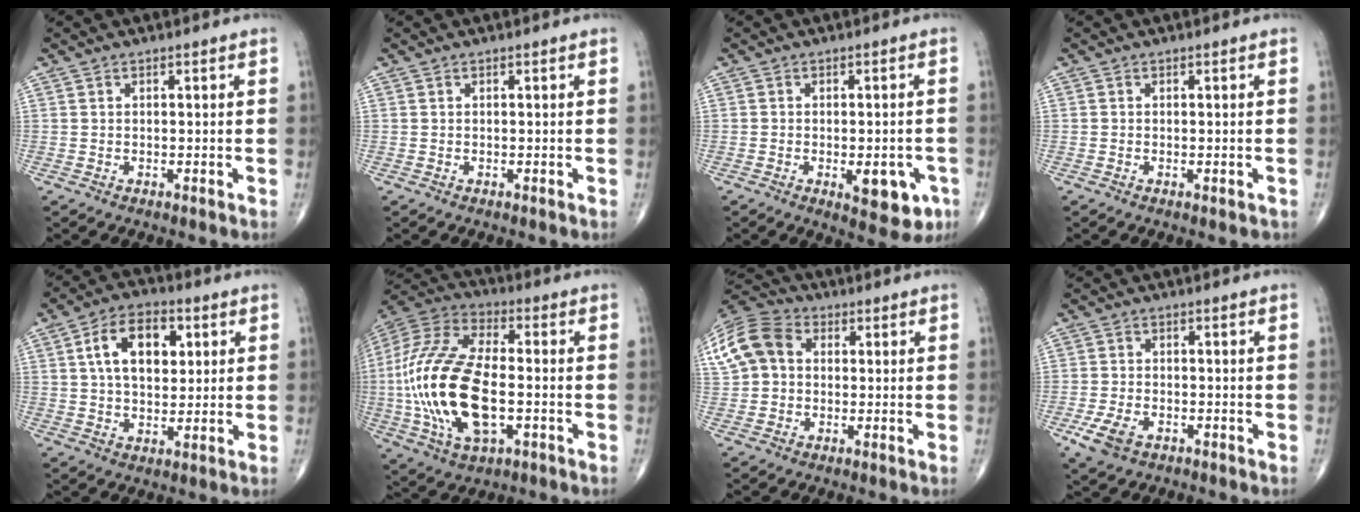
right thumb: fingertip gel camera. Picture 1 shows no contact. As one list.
[{"total": 0.0}, {"total": 8.0, "force": [-2.9, 3.7, 6.5], "torque": [-0.061, 0.007, -0.028]}, {"total": 0.8, "force": [-0.3, 0.3, 0.6], "torque": [-0.008, -0.002, -0.005]}, {"total": 12.1, "force": [3.3, 7.4, 9.1], "torque": [-0.129, 0.003, 0.051]}, {"total": 25.0, "force": [-3.2, 12.0, 21.6], "torque": [-0.476, 0.007, -0.055]}, {"total": 12.5, "force": [2.1, 9.9, 7.3], "torque": [-0.153, 0.032, 0.031]}, {"total": 5.4, "force": [-2.6, 3.2, 3.6], "torque": [-0.080, 0.004, -0.045]}]